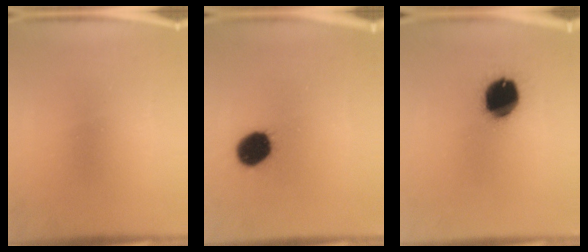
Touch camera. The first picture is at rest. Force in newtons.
{"total": 10.1}
{"total": 14.3}